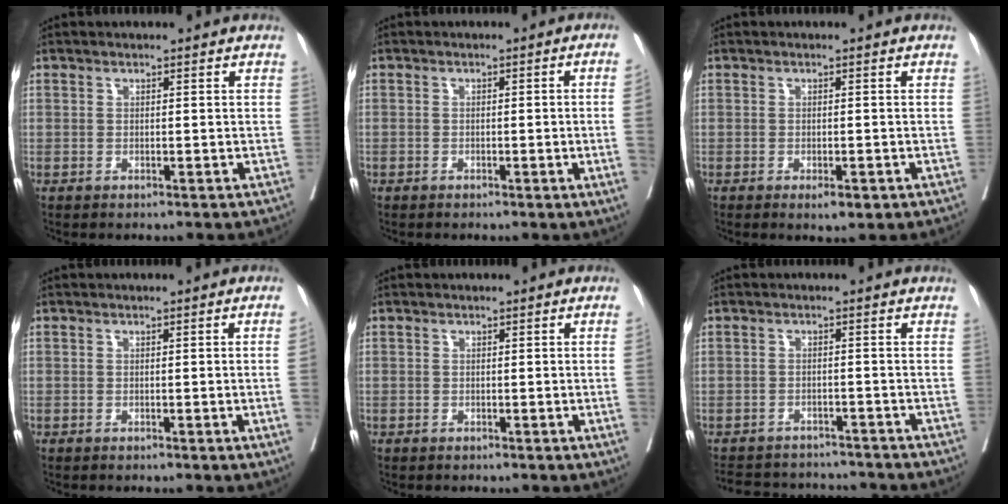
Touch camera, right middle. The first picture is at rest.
{"total": 3.7, "force": [-0.7, -0.7, 3.5], "torque": [-0.045, -0.001, -0.008]}
{"total": 2.1, "force": [-1.1, 0.6, 1.7], "torque": [-0.025, -0.004, -0.010]}
{"total": 2.2, "force": [-0.4, -0.4, 2.1], "torque": [-0.031, 0.001, -0.003]}
{"total": 1.3, "force": [-0.3, -0.3, 1.2], "torque": [-0.020, -0.002, -0.004]}
{"total": 9.6, "force": [-9.1, 2.8, 1.6], "torque": [-0.029, 0.010, -0.121]}